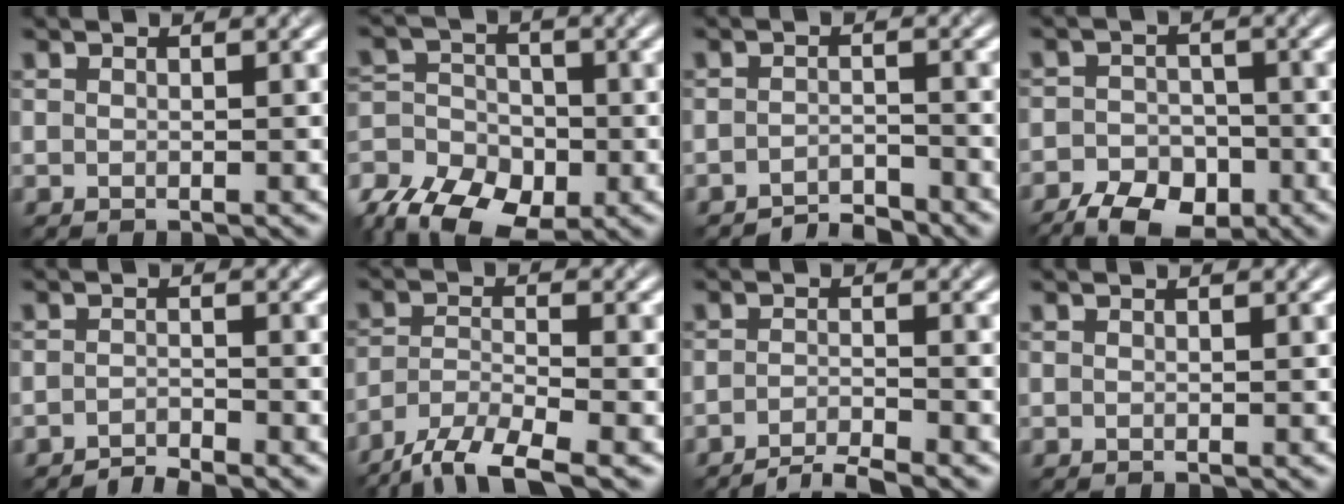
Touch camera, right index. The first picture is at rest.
{"total": 9.8, "force": [-6.0, 6.3, 4.5], "torque": [-0.068, -0.010, -0.096]}
{"total": 2.5, "force": [-2.5, 0.3, 0.5], "torque": [-0.002, 0.004, -0.047]}
{"total": 7.2, "force": [-5.1, 4.2, 2.9], "torque": [-0.031, -0.014, -0.078]}
{"total": 1.7, "force": [-1.6, 0.1, 0.4], "torque": [-0.002, 0.003, -0.034]}
{"total": 7.1, "force": [-5.6, 1.8, 4.0], "torque": [-0.075, -0.009, -0.106]}
{"total": 3.3, "force": [-2.8, 0.5, 1.6], "torque": [-0.016, 0.000, -0.059]}
{"total": 0.0}